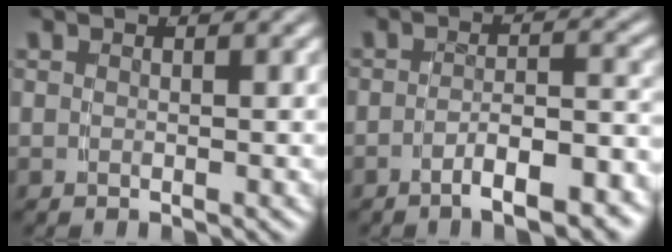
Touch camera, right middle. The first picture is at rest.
{"total": 5.4, "force": [-4.5, 1.0, 2.9], "torque": [-0.037, -0.009, -0.067]}